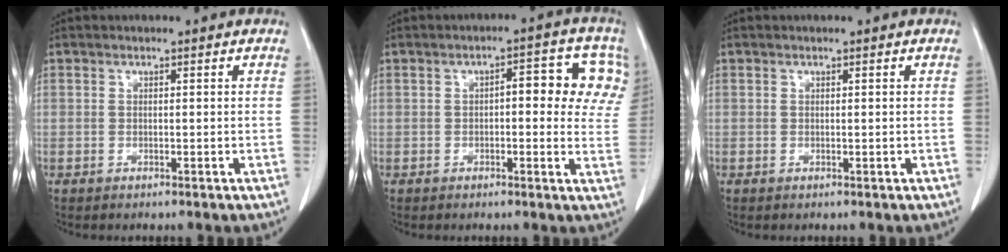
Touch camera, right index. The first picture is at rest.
{"total": 10.8, "force": [2.8, 4.5, 9.4], "torque": [-0.108, 0.029, 0.029]}
{"total": 0.0}